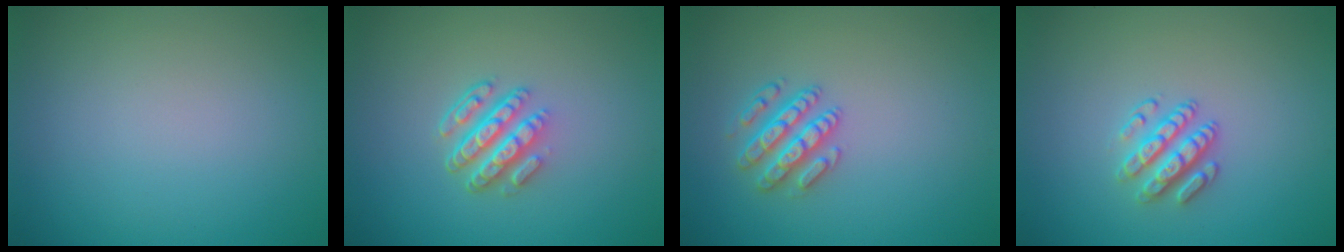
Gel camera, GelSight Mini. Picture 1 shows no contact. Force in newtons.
{"total": 4.6, "press": 3.2, "slide": 3.3}
{"total": 2.9, "press": 2.9, "slide": 0.7}
{"total": 2.7, "press": 2.5, "slide": 1.2}